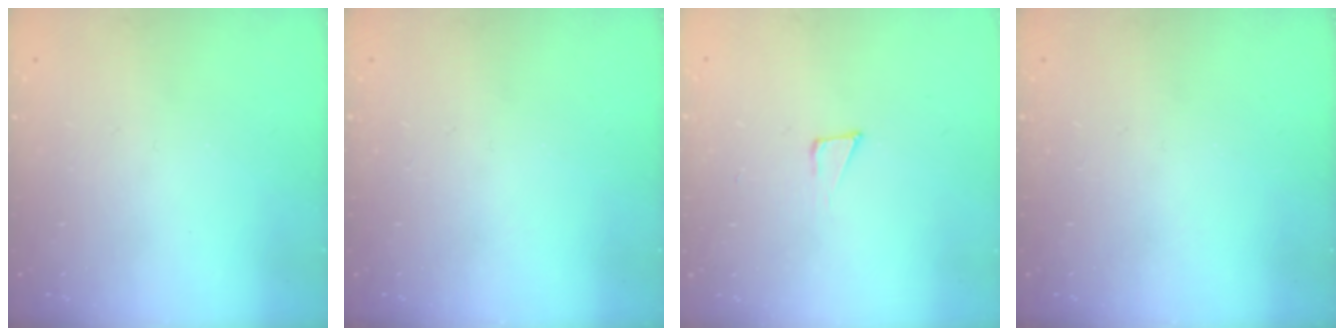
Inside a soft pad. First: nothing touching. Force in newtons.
{"total": 0.0}
{"total": 4.6, "press": 4.5, "slide": 0.8}
{"total": 0.0}